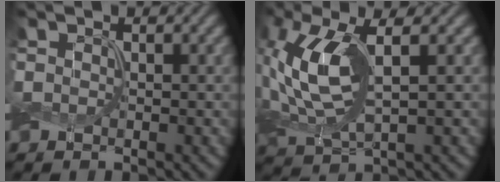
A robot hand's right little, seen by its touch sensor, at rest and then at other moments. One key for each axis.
{"total": 7.9, "fx": 0.3, "fy": 3.7, "fz": 6.9, "tx": -0.171, "ty": 0.003, "tz": 0.008}